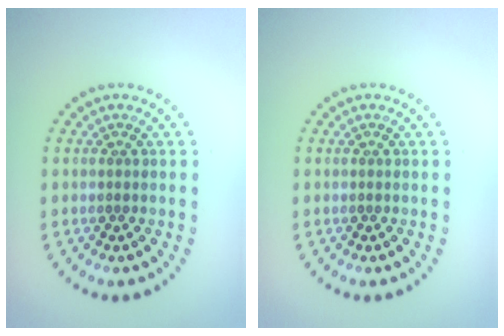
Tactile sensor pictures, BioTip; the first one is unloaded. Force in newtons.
{"total": 0.0}